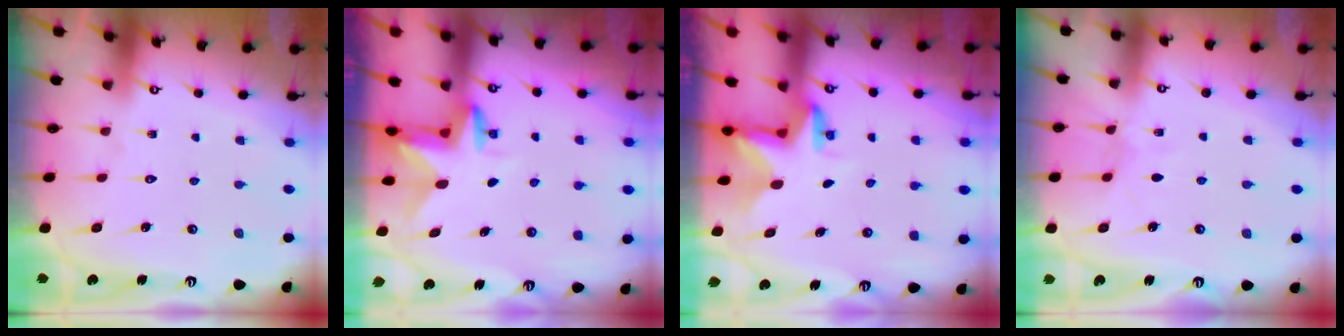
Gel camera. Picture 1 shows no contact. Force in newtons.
{"total": 3.0, "press": 3.0, "slide": 0.3}
{"total": 2.8, "press": 2.8, "slide": 0.1}
{"total": 3.2, "press": 3.1, "slide": 0.4}